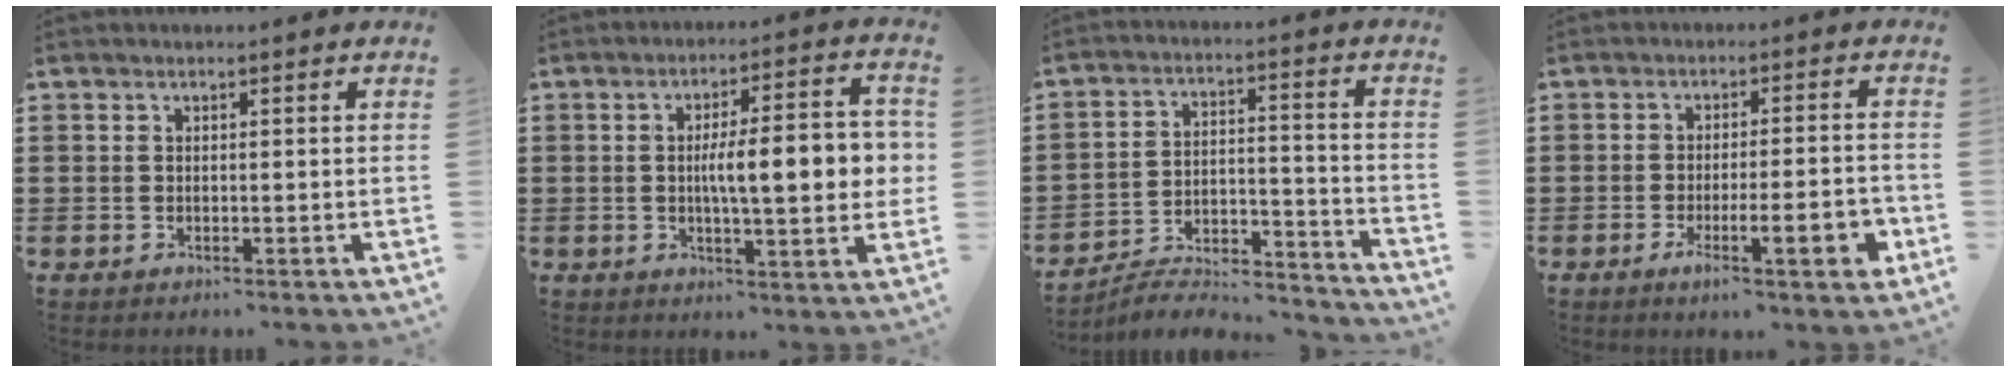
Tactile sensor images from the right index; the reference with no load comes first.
{"total": 10.4, "force": [0.1, 2.3, 10.1], "torque": [-0.163, 0.001, -0.003]}
{"total": 5.2, "force": [-5.0, 0.8, 1.5], "torque": [-0.023, 0.000, -0.099]}
{"total": 7.7, "force": [-2.7, 1.3, 7.1], "torque": [-0.103, -0.007, -0.043]}